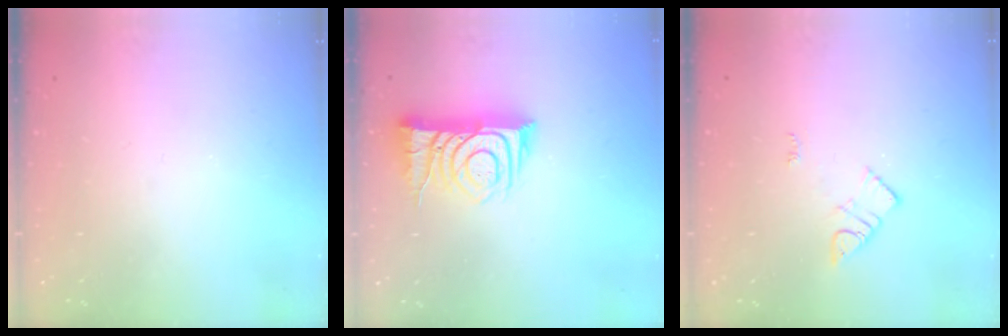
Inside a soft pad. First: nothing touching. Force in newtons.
{"total": 12.2, "press": 12.1, "slide": 1.4}
{"total": 3.5, "press": 3.5, "slide": 0.4}